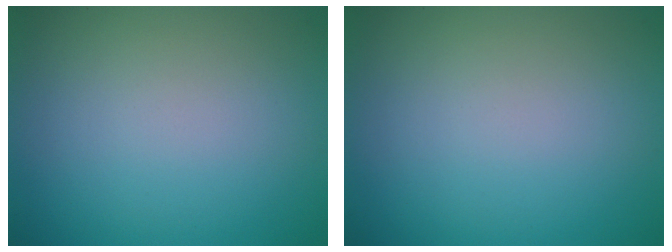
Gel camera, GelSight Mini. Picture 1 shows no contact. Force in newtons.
{"total": 0.0}